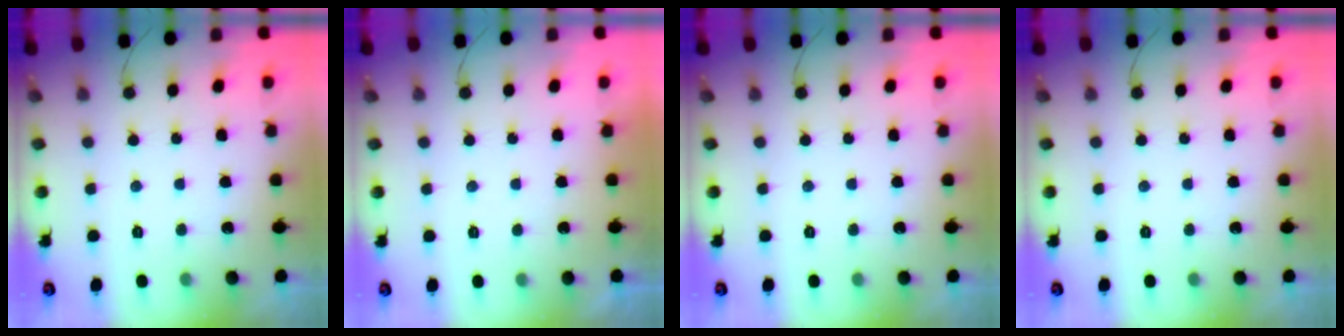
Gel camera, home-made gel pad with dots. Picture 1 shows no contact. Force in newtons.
{"total": 2.1, "press": 2.1, "slide": 0.4}
{"total": 0.0}
{"total": 0.0}